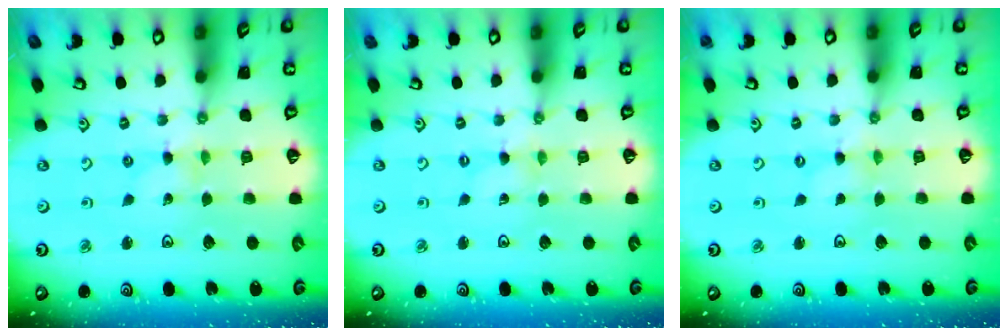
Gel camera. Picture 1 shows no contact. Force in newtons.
{"total": 0.0}
{"total": 0.0}